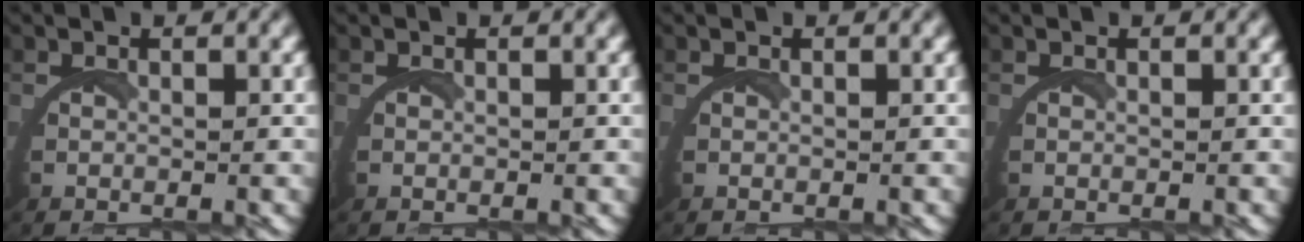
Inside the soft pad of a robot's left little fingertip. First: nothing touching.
{"total": 0.0}
{"total": 0.0}
{"total": 0.0}